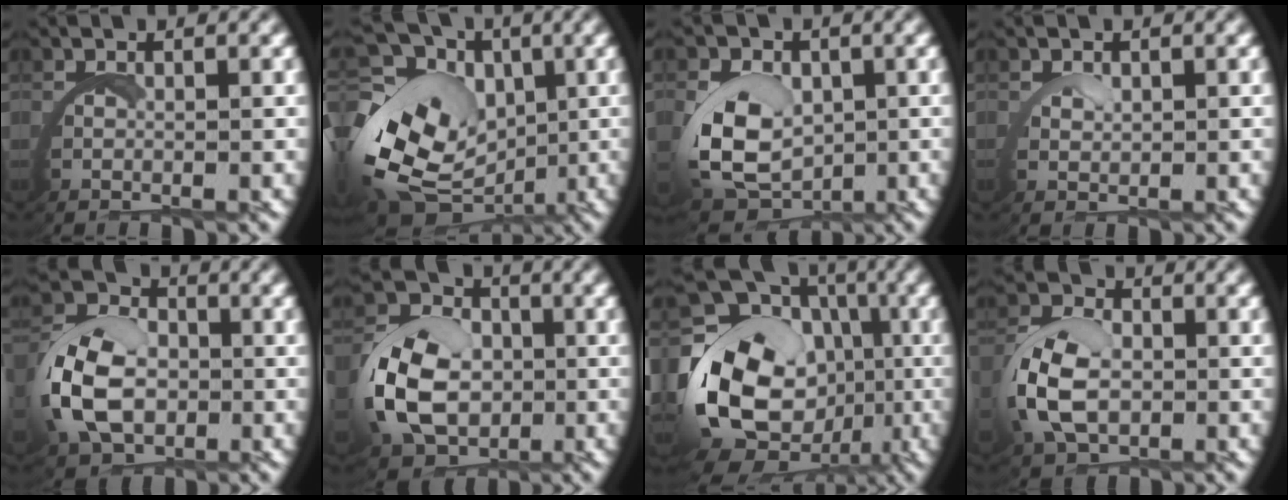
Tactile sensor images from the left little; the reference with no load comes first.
{"total": 12.4, "force": [-0.7, 9.6, 7.9], "torque": [-0.161, -0.043, 0.002]}
{"total": 6.9, "force": [-0.1, 5.1, 4.6], "torque": [-0.125, -0.033, 0.013]}
{"total": 1.3, "force": [1.2, -0.3, 0.3], "torque": [-0.012, -0.004, 0.027]}
{"total": 6.8, "force": [0.2, 4.7, 4.9], "torque": [-0.111, 0.001, 0.003]}
{"total": 8.0, "force": [-0.1, 5.9, 5.4], "torque": [-0.127, -0.011, -0.001]}
{"total": 15.5, "force": [-1.8, 12.7, 8.7], "torque": [-0.196, -0.053, -0.022]}
{"total": 5.1, "force": [0.4, 3.2, 4.0], "torque": [-0.104, 0.004, 0.008]}